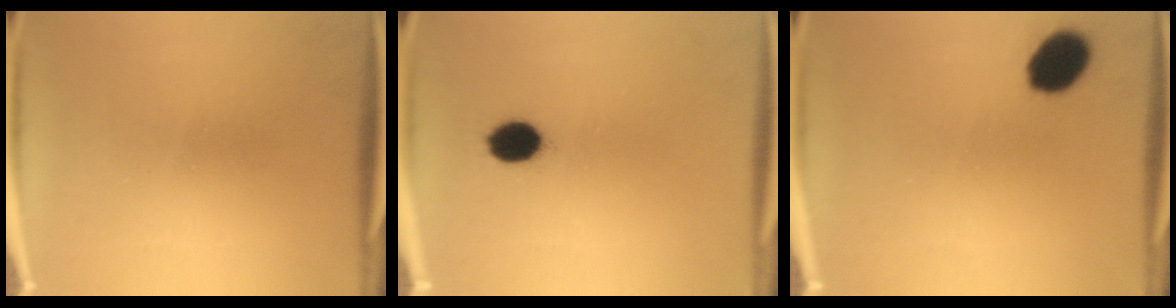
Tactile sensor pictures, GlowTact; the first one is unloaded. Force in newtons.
{"total": 5.7}
{"total": 8.7}